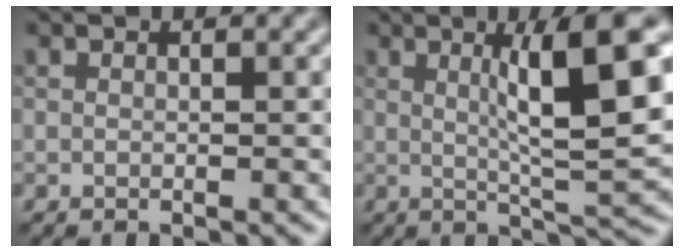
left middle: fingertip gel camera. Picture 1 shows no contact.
{"total": 8.6, "force": [2.1, 1.5, 8.3], "torque": [-0.111, 0.002, 0.035]}